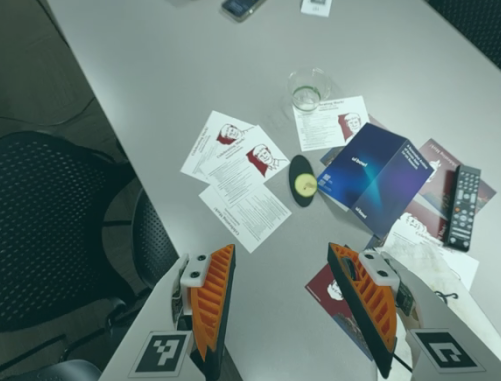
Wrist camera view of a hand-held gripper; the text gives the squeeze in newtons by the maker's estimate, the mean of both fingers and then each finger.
{"total": 0.7, "left": 0.9, "right": 0.4}